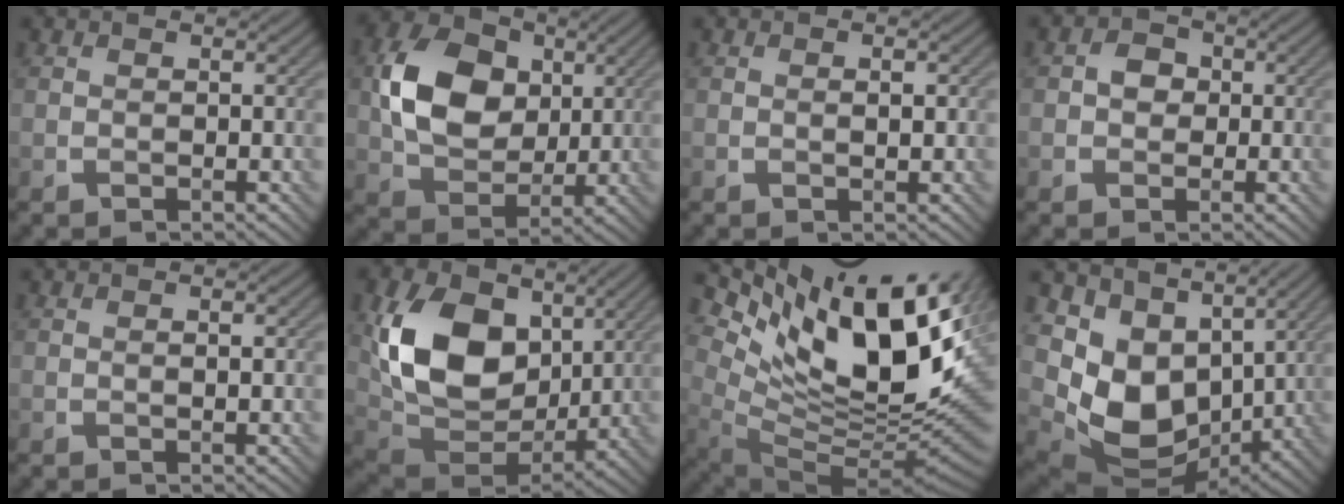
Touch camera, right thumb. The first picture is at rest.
{"total": 10.9, "force": [2.0, 8.1, 6.9], "torque": [-0.155, 0.010, 0.036]}
{"total": 1.4, "force": [0.1, 0.5, 1.3], "torque": [-0.017, -0.001, 0.001]}
{"total": 2.9, "force": [-0.1, 2.5, 1.3], "torque": [-0.020, 0.004, -0.011]}
{"total": 1.0, "force": [0.0, 0.3, 1.0], "torque": [-0.015, -0.001, 0.000]}
{"total": 15.1, "force": [3.7, 10.5, 10.3], "torque": [-0.217, -0.003, 0.074]}
{"total": 18.8, "force": [8.0, 8.2, 14.9], "torque": [-0.249, 0.009, 0.148]}
{"total": 11.2, "force": [2.4, 8.1, 7.3], "torque": [-0.173, -0.025, 0.056]}